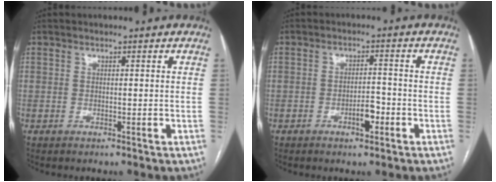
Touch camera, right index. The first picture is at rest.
{"total": 3.4, "force": [-1.7, 1.1, 2.7], "torque": [-0.045, 0.003, -0.029]}